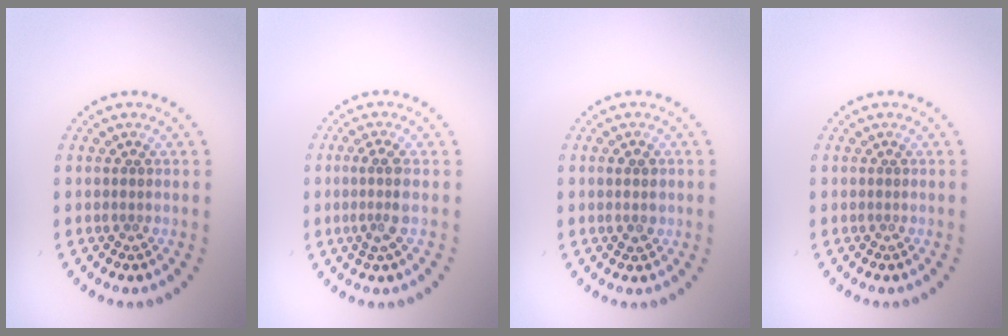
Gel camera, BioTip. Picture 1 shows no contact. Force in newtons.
{"total": 2.2, "press": 1.7, "slide": 1.4}
{"total": 1.4, "press": 1.4, "slide": 0.0}
{"total": 0.0}